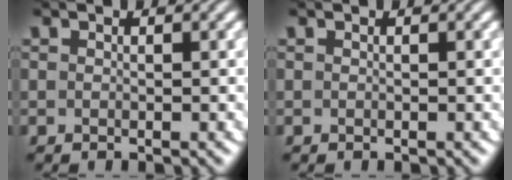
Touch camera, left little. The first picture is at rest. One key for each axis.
{"total": 0.0}